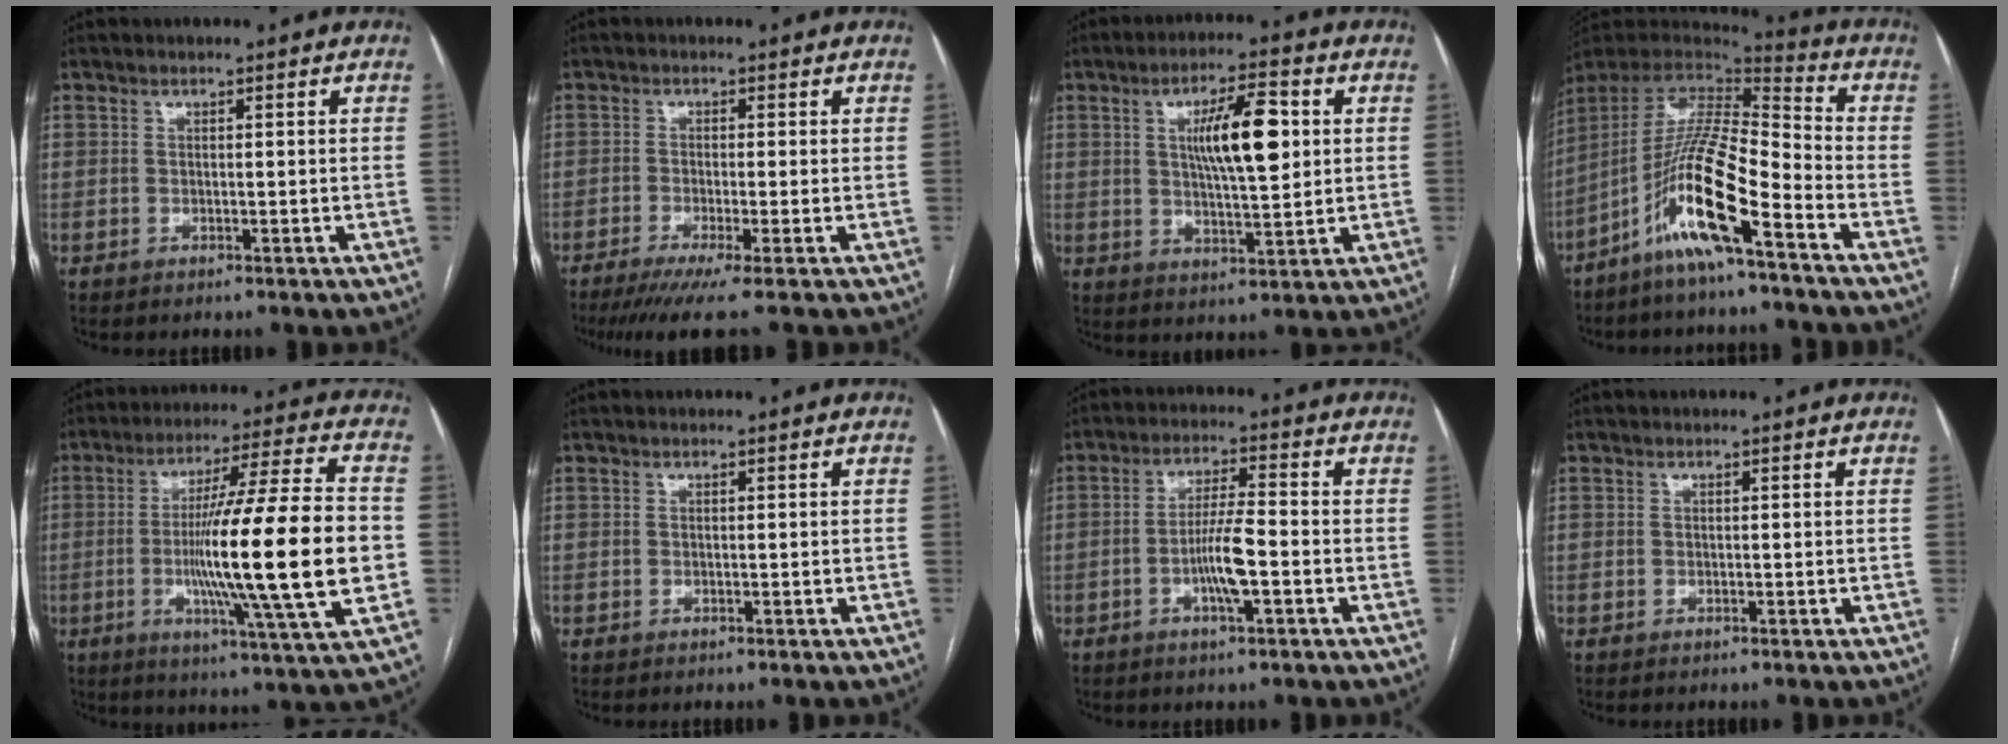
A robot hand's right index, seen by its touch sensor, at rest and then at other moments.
{"total": 6.0, "force": [-4.4, -0.9, 4.1], "torque": [-0.055, -0.016, -0.074]}
{"total": 10.3, "force": [2.2, 2.1, 9.9], "torque": [-0.170, 0.006, 0.038]}
{"total": 15.7, "force": [-8.4, 1.1, 13.1], "torque": [-0.263, -0.011, -0.163]}
{"total": 22.5, "force": [-2.6, -0.2, 22.3], "torque": [-0.347, -0.007, -0.052]}
{"total": 0.0}
{"total": 6.6, "force": [-2.0, 0.5, 6.3], "torque": [-0.125, 0.001, -0.037]}
{"total": 0.0}